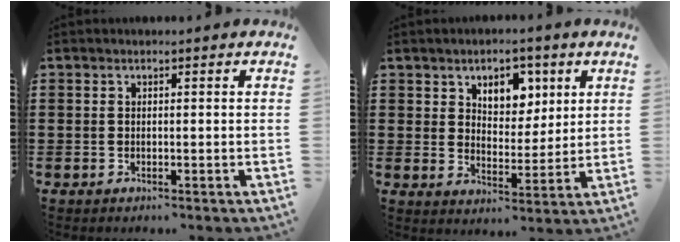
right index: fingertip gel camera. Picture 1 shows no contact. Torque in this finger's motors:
{"motor_torque": [0.48, -0.29, 0.20, 0.04]}